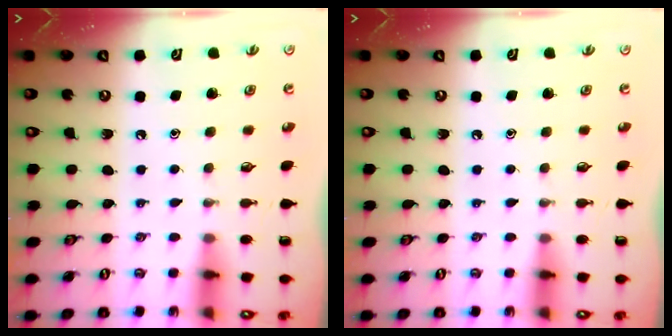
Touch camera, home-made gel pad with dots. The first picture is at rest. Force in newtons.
{"total": 0.0}